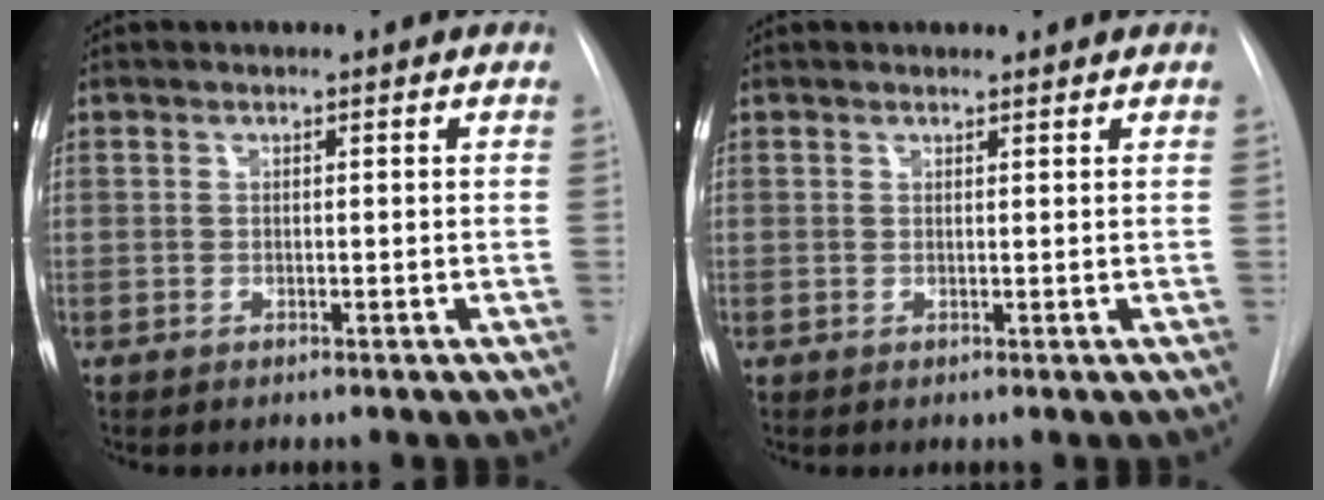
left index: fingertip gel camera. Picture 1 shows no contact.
{"total": 0.9, "force": [0.9, 0.2, 0.0], "torque": [-0.010, 0.003, 0.013]}